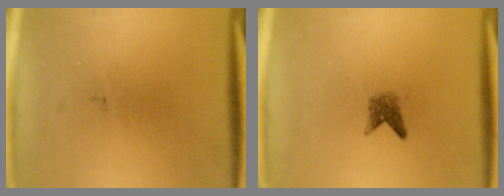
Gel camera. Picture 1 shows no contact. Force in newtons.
{"total": 1.9}